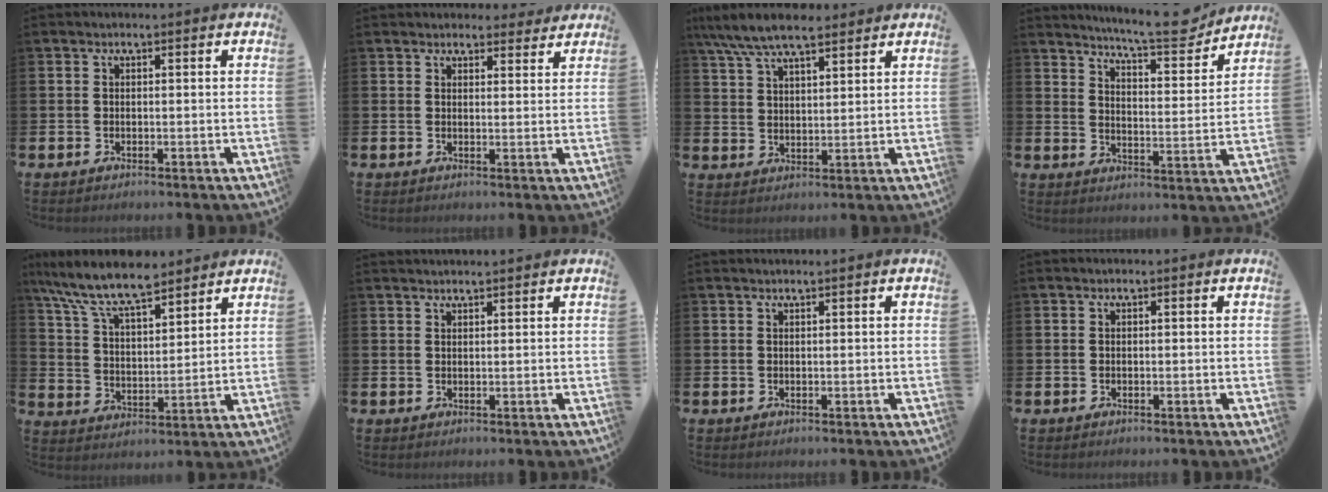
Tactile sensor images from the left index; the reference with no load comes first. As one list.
[{"total": 2.8, "force": [2.7, 0.8, 0.0], "torque": [0.001, -0.011, 0.048]}, {"total": 8.0, "force": [7.1, 1.8, 3.3], "torque": [-0.090, -0.017, 0.131]}, {"total": 8.3, "force": [7.9, 0.5, 2.7], "torque": [-0.061, -0.052, 0.136]}, {"total": 9.7, "force": [8.5, 2.3, 4.1], "torque": [-0.116, -0.036, 0.153]}, {"total": 1.5, "force": [1.5, 0.1, 0.1], "torque": [-0.002, -0.003, 0.028]}, {"total": 0.0}, {"total": 0.0}]